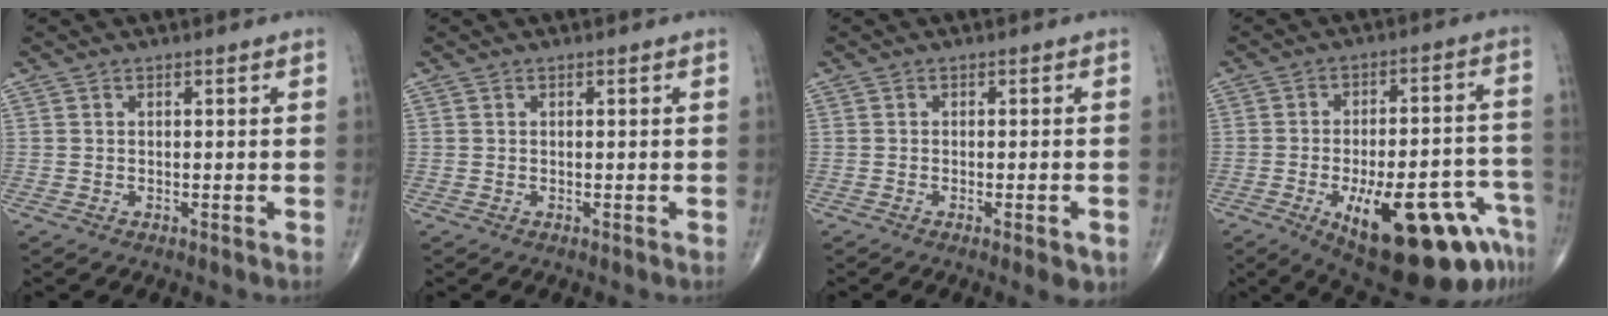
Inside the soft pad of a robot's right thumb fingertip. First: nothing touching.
{"total": 0.0}
{"total": 3.4, "force": [-1.5, 0.8, 3.0], "torque": [-0.039, -0.001, -0.018]}
{"total": 23.5, "force": [-11.2, 8.4, 18.9], "torque": [-0.205, 0.036, -0.143]}